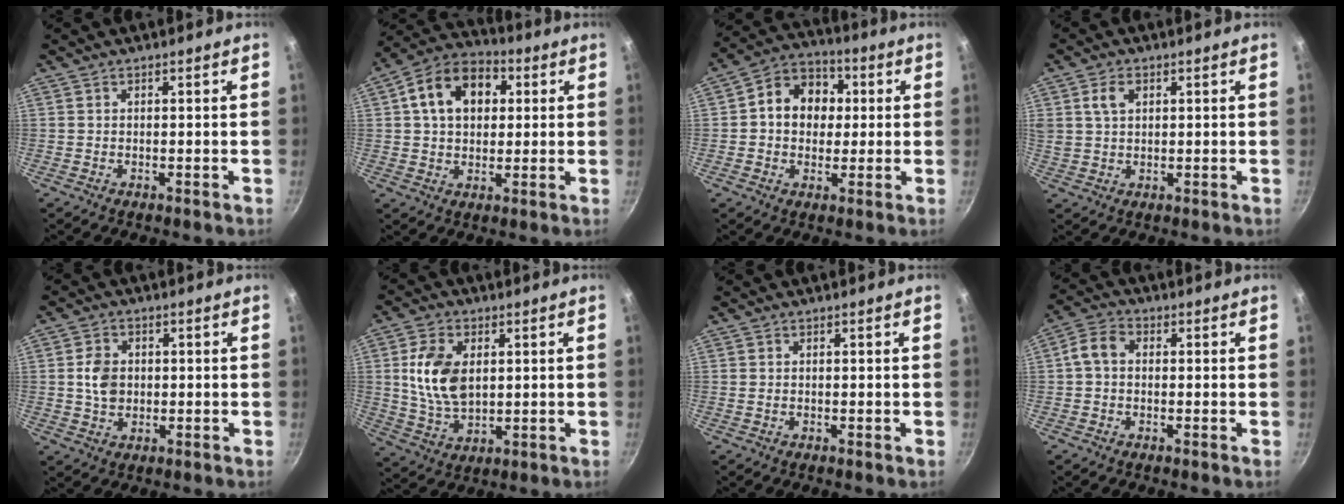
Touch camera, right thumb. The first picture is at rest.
{"total": 13.8, "force": [3.4, 9.9, 9.0], "torque": [-0.126, 0.019, 0.040]}
{"total": 11.6, "force": [1.4, 9.5, 6.5], "torque": [-0.066, 0.018, 0.003]}
{"total": 4.6, "force": [1.7, 3.2, 2.9], "torque": [-0.042, -0.001, 0.032]}
{"total": 5.5, "force": [0.3, 4.4, 3.4], "torque": [-0.049, 0.002, 0.002]}
{"total": 11.5, "force": [1.9, 7.4, 8.6], "torque": [-0.149, -0.013, 0.043]}
{"total": 0.0}
{"total": 4.8, "force": [0.1, 3.7, 3.1], "torque": [-0.059, 0.018, -0.012]}